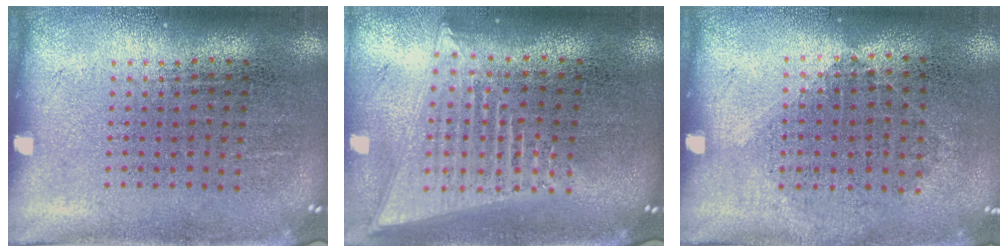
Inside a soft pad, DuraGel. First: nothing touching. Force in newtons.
{"total": 2.1, "press": 1.8, "slide": 1.1}
{"total": 1.0, "press": 0.9, "slide": 0.5}